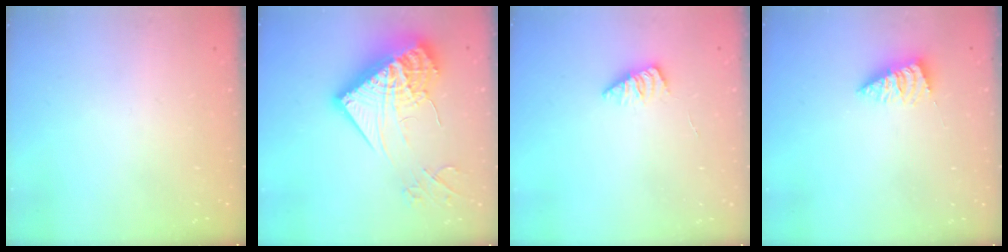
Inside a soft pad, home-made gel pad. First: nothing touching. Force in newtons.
{"total": 26.0, "press": 25.9, "slide": 2.6}
{"total": 1.7, "press": 1.6, "slide": 0.4}
{"total": 1.9, "press": 1.9, "slide": 0.2}